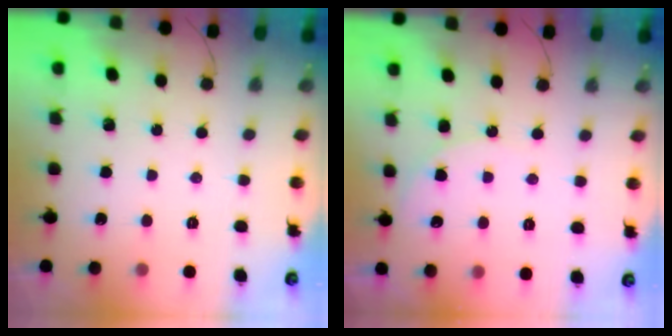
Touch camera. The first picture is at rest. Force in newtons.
{"total": 6.5, "press": 6.5, "slide": 0.6}